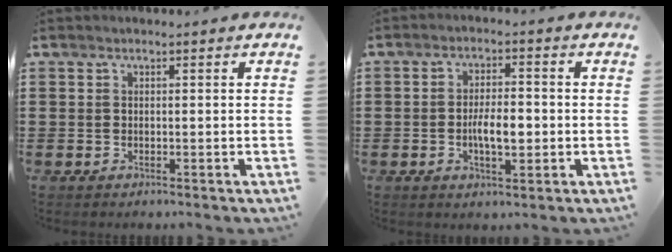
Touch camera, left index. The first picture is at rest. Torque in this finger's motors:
{"motor_torque": [0.57, 0.36, 0.25, 0.07]}